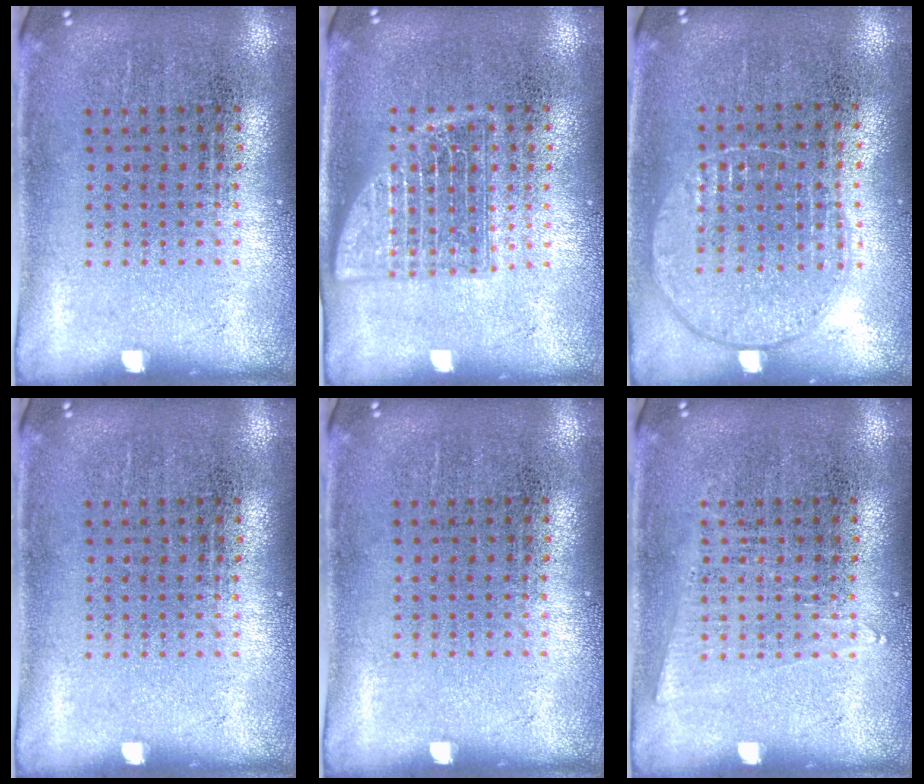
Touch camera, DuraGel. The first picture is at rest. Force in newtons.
{"total": 2.3, "press": 2.3, "slide": 0.3}
{"total": 1.0, "press": 0.9, "slide": 0.4}
{"total": 0.0}
{"total": 0.0}
{"total": 0.9, "press": 0.9, "slide": 0.3}